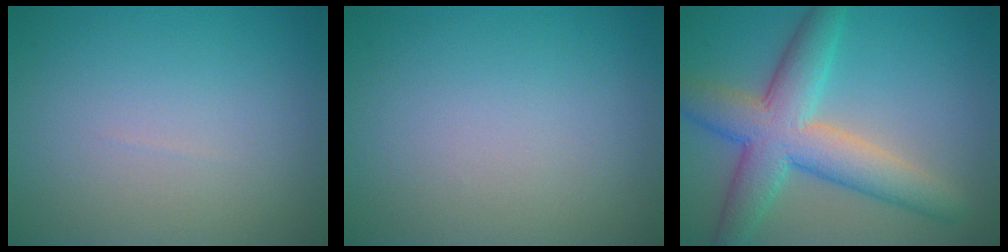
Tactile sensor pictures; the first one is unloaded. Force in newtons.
{"total": 0.0}
{"total": 7.9, "press": 7.9, "slide": 0.3}